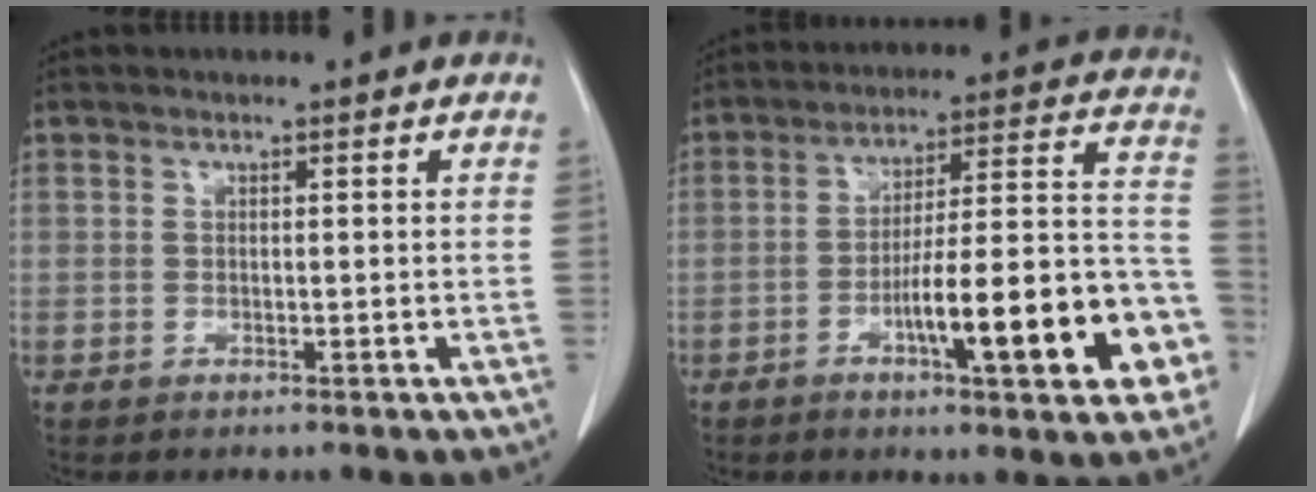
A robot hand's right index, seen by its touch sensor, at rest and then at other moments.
{"total": 18.2, "force": [-6.7, 3.0, 16.7], "torque": [-0.209, 0.029, -0.088]}